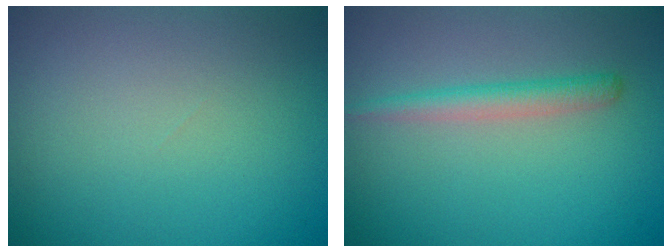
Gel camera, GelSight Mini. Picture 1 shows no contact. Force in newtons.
{"total": 2.1, "press": 2.1, "slide": 0.1}